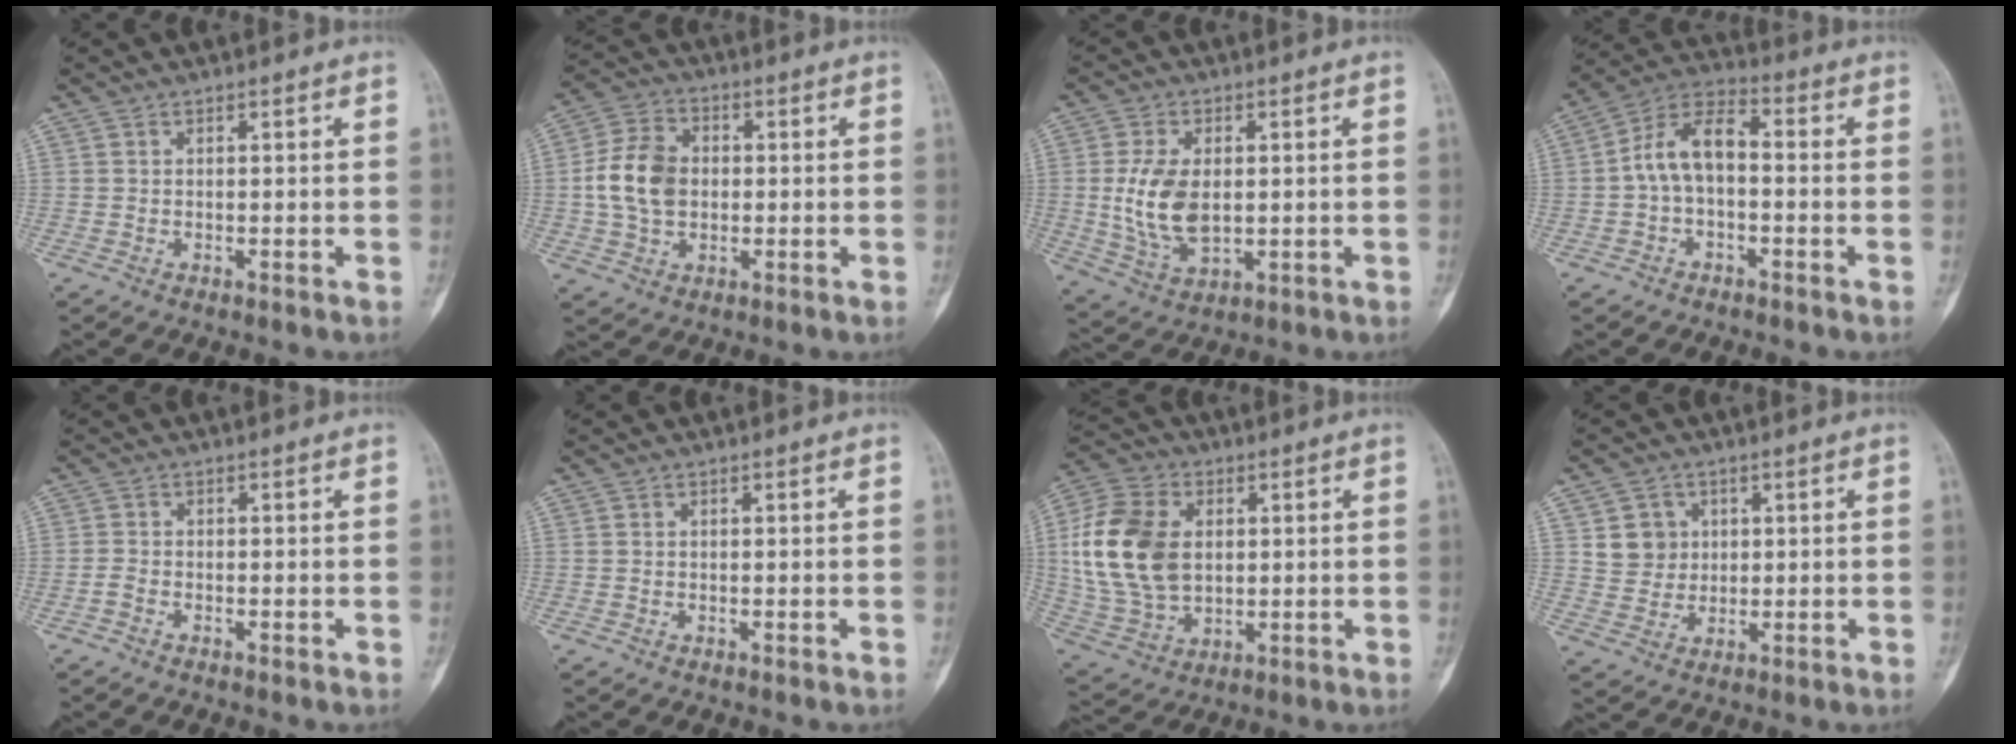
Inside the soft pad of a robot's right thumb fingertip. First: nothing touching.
{"total": 10.4, "force": [0.0, 7.6, 7.1], "torque": [-0.124, 0.014, -0.006]}
{"total": 10.8, "force": [0.4, 6.4, 8.7], "torque": [-0.170, -0.009, 0.019]}
{"total": 9.1, "force": [-0.8, 5.2, 7.4], "torque": [-0.135, 0.038, -0.028]}
{"total": 1.3, "force": [-0.9, 0.7, 0.7], "torque": [-0.021, 0.004, -0.021]}
{"total": 0.0}
{"total": 18.1, "force": [2.2, 12.5, 12.9], "torque": [-0.249, 0.001, 0.048]}
{"total": 6.5, "force": [1.6, 6.0, 1.9], "torque": [-0.003, -0.003, 0.031]}